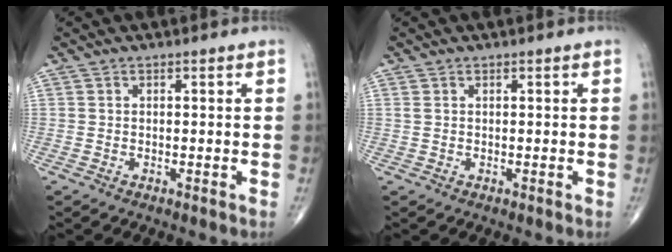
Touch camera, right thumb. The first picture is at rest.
{"total": 0.7, "force": [0.3, 0.5, 0.4], "torque": [-0.008, 0.002, 0.007]}